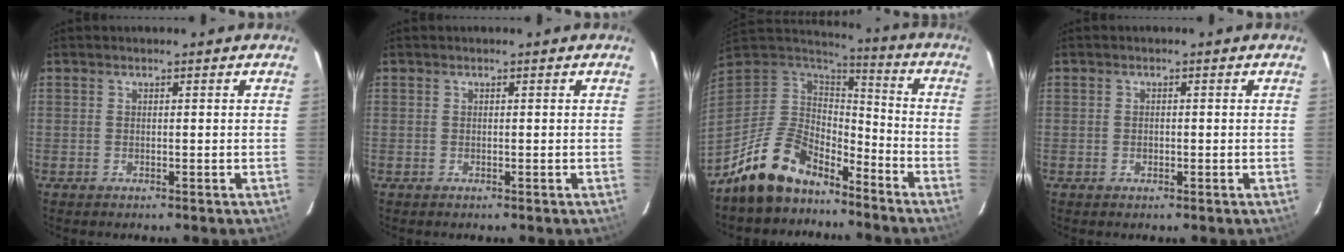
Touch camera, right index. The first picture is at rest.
{"total": 0.0}
{"total": 14.7, "force": [-11.1, 6.9, 6.7], "torque": [-0.156, 0.005, -0.190]}
{"total": 0.9, "force": [-0.3, 0.8, 0.4], "torque": [-0.006, 0.001, -0.004]}